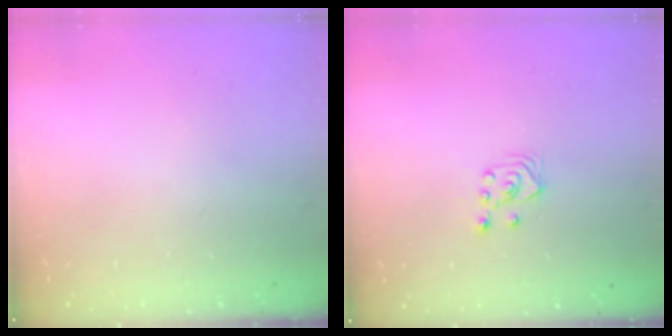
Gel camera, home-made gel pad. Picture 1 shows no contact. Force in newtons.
{"total": 2.8, "press": 2.6, "slide": 1.1}